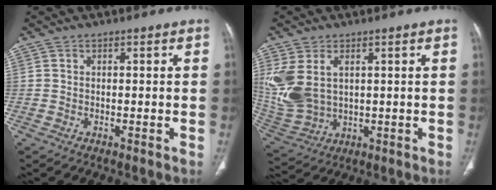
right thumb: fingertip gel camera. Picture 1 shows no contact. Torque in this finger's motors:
{"motor_torque": [0.24, 1.06, 0.53, 0.60, 0.14]}